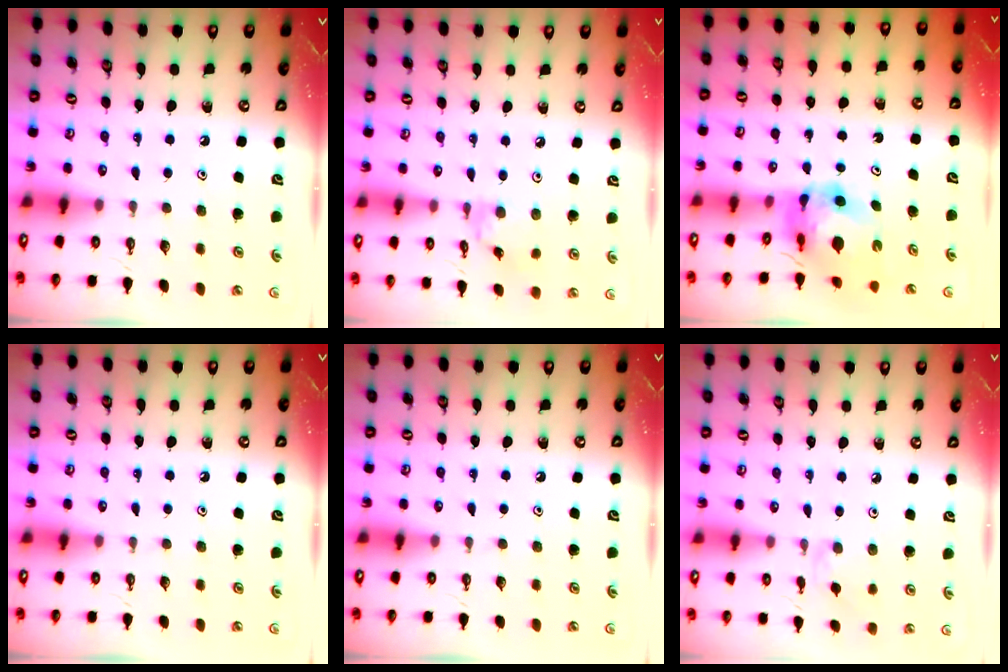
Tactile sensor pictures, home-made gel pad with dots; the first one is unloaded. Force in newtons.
{"total": 2.1, "press": 2.1, "slide": 0.2}
{"total": 5.7, "press": 5.7, "slide": 0.6}
{"total": 0.0}
{"total": 0.0}
{"total": 3.2, "press": 3.2, "slide": 0.4}